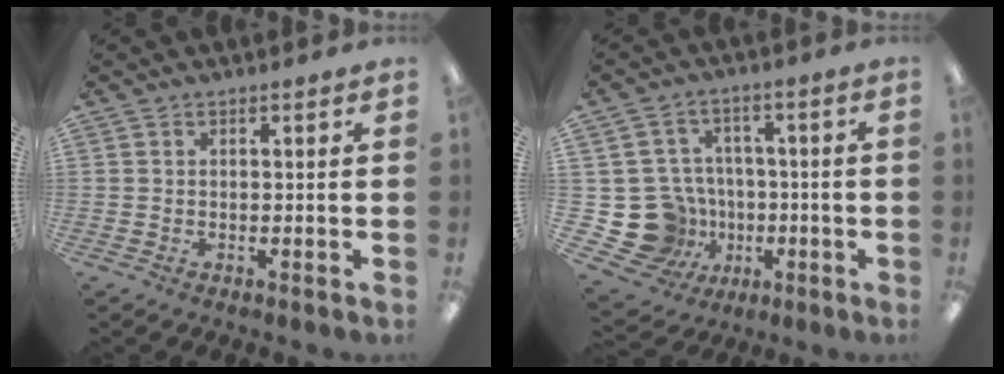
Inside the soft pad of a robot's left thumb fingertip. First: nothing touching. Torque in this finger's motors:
{"motor_torque": [-0.05, 0.07, 0.21, -0.21, 0.00]}